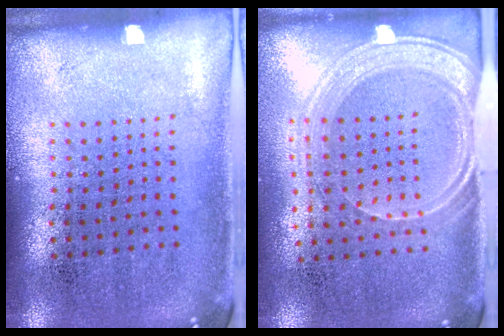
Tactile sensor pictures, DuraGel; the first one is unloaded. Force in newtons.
{"total": 1.9, "press": 1.6, "slide": 1.0}